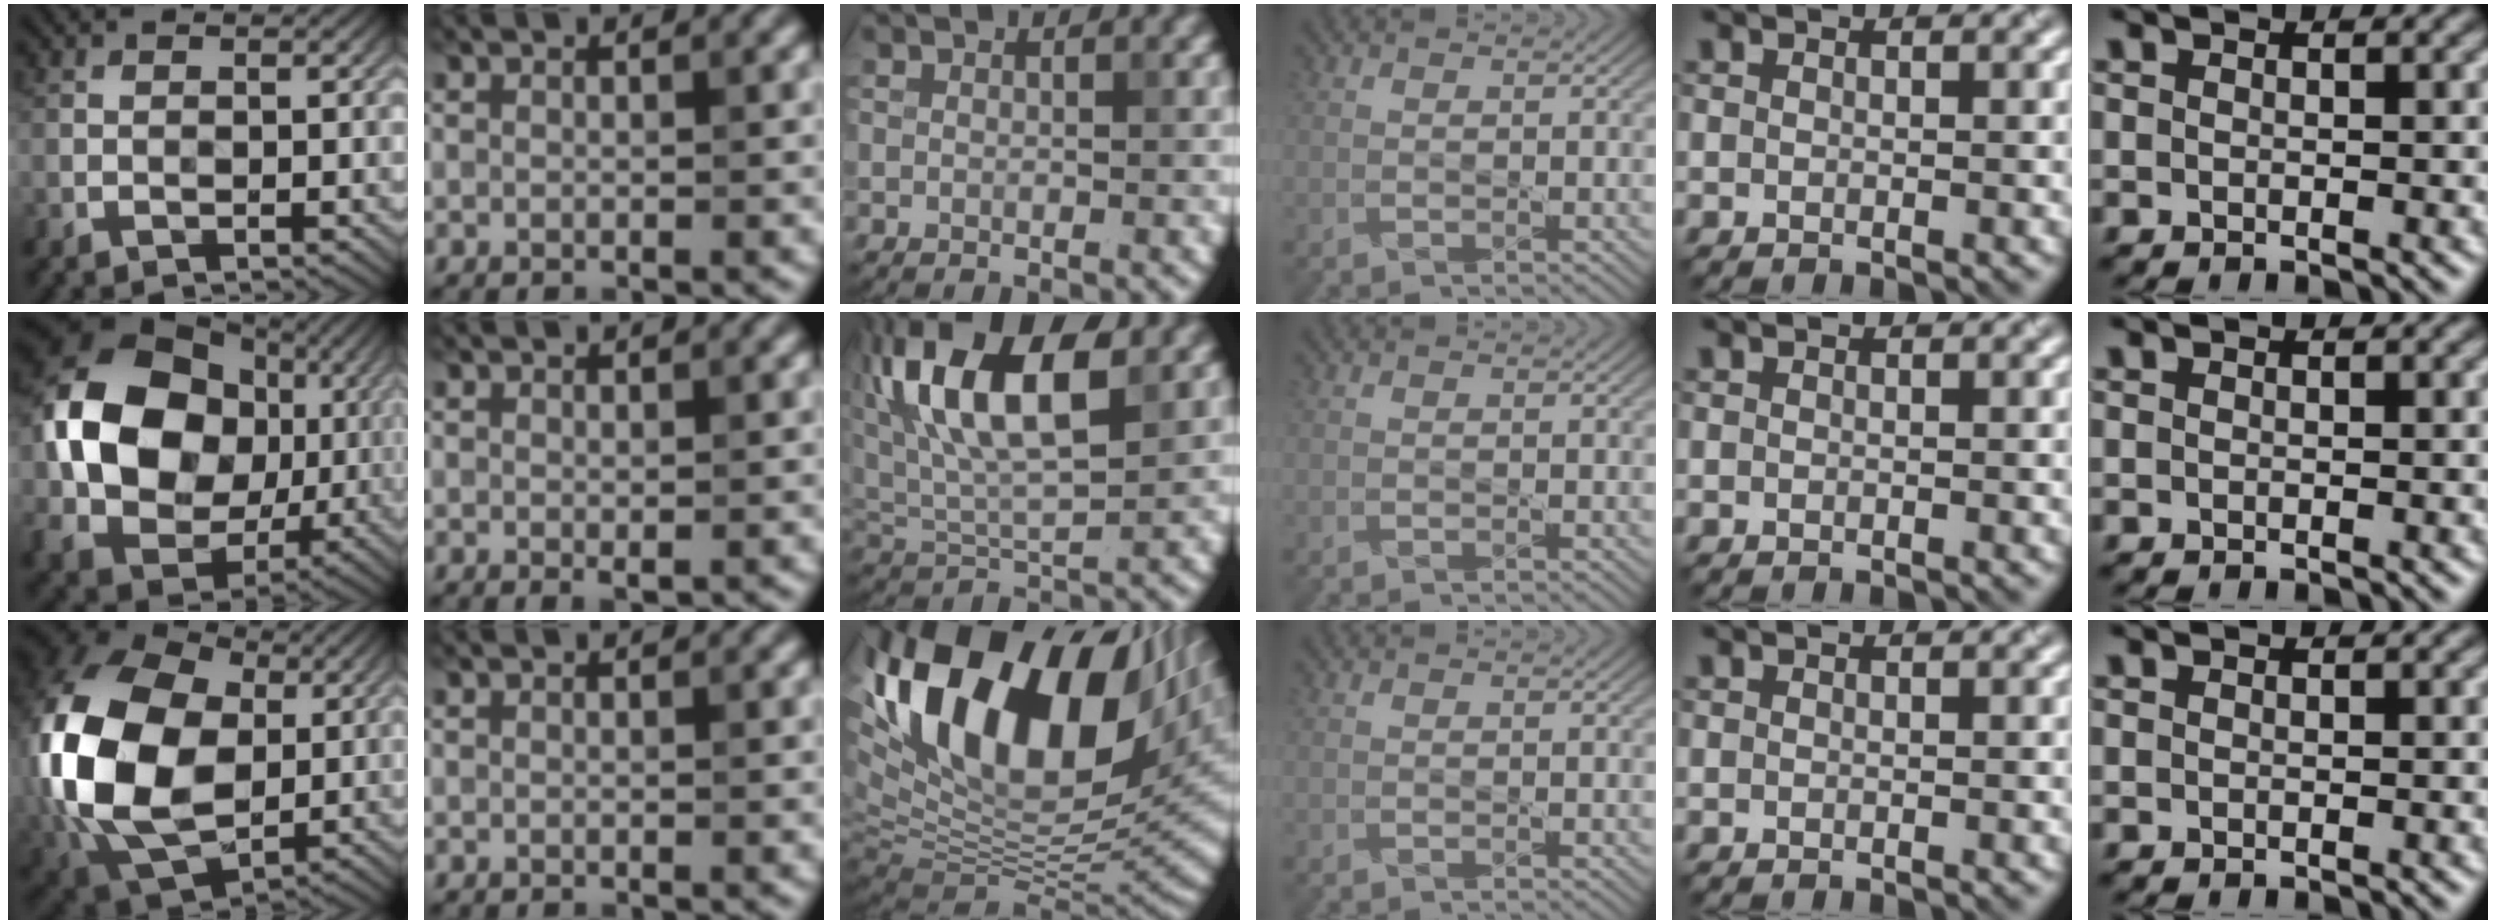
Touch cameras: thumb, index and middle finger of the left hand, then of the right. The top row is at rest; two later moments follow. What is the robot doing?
{"motion": "pour", "object": "watering can"}